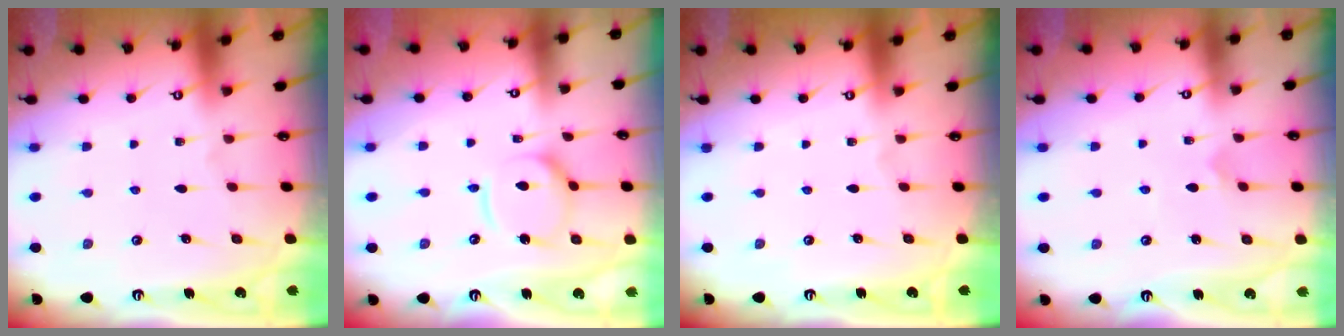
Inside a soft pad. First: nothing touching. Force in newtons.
{"total": 12.3, "press": 12.2, "slide": 1.4}
{"total": 0.0}
{"total": 2.9, "press": 2.9, "slide": 0.2}